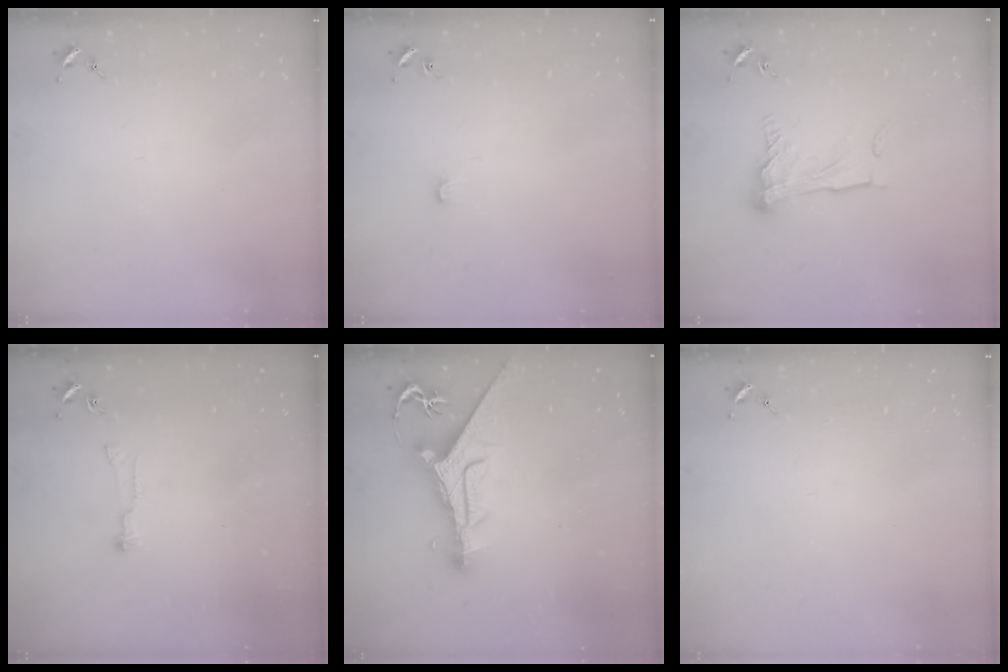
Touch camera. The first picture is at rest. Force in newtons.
{"total": 3.8, "press": 3.8, "slide": 0.4}
{"total": 11.4, "press": 11.4, "slide": 0.9}
{"total": 4.7, "press": 4.7, "slide": 0.3}
{"total": 12.0, "press": 11.9, "slide": 1.4}
{"total": 0.0}